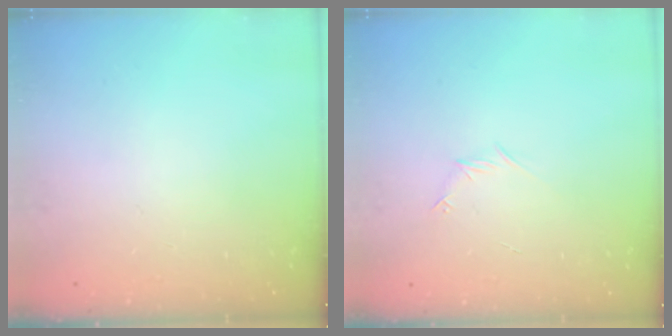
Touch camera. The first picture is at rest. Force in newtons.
{"total": 4.0, "press": 3.8, "slide": 1.2}